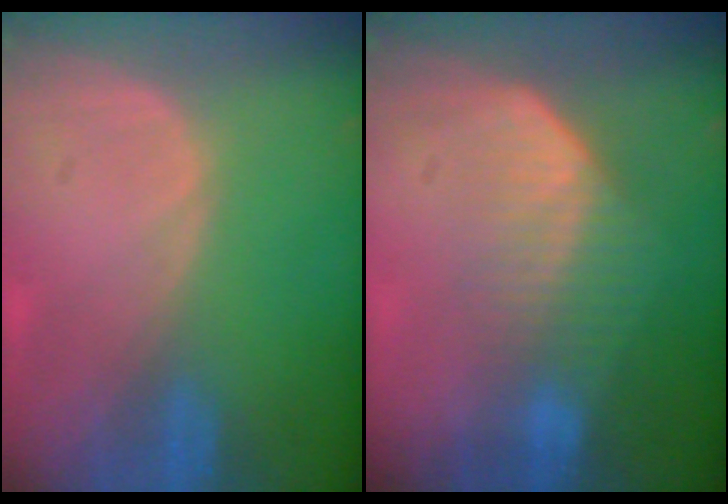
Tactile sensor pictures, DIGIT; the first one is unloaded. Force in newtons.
{"total": 7.3, "press": 6.2, "slide": 3.8}